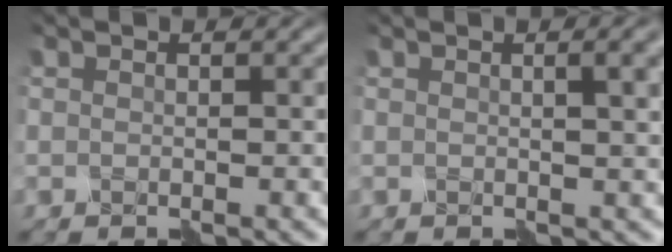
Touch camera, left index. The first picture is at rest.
{"total": 5.0, "force": [1.8, 2.2, 4.1], "torque": [-0.027, 0.029, -0.005]}